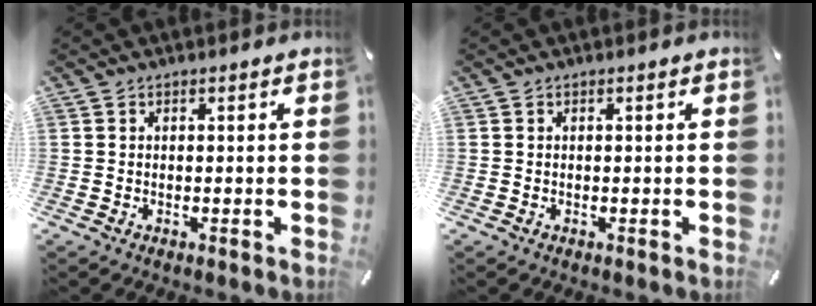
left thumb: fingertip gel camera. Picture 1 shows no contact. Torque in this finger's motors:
{"motor_torque": [0.00, 0.00, -0.02, 0.03, 0.00]}